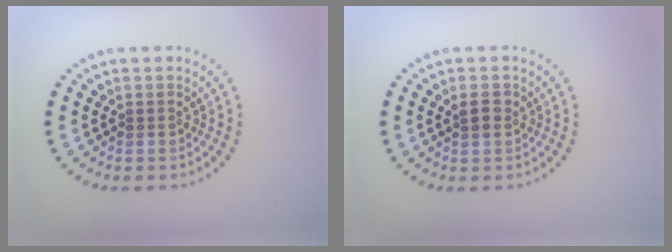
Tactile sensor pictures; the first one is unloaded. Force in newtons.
{"total": 1.5, "press": 1.5, "slide": 0.2}